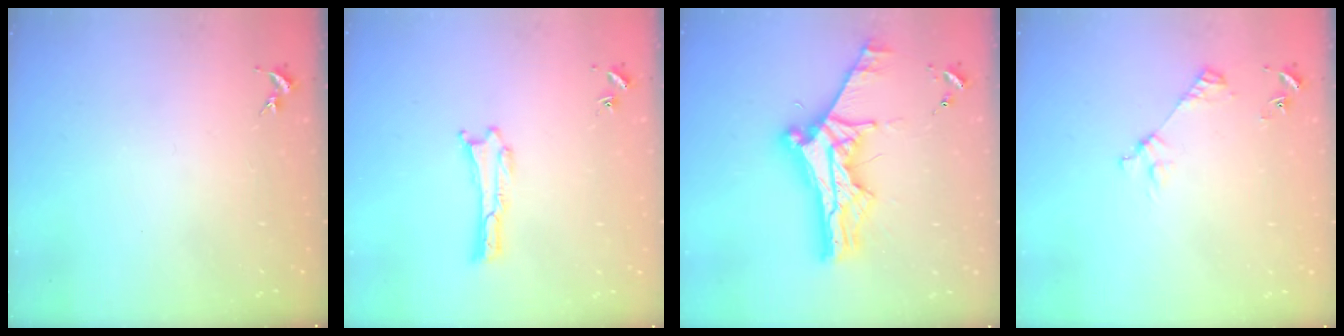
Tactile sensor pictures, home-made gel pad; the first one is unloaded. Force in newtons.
{"total": 0.0}
{"total": 11.4, "press": 11.4, "slide": 1.1}
{"total": 3.1, "press": 3.1, "slide": 0.3}